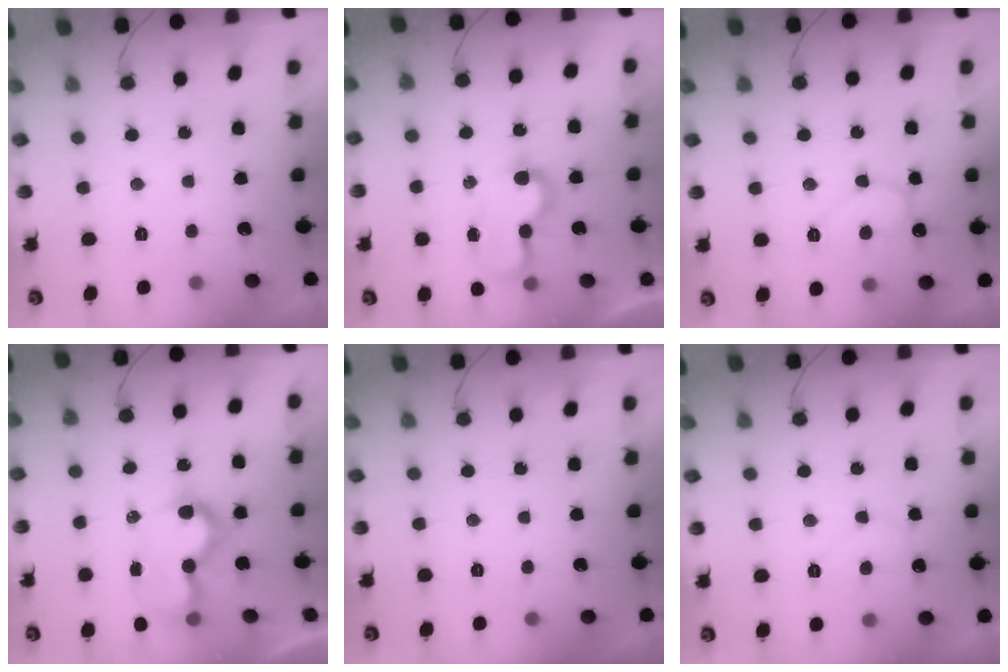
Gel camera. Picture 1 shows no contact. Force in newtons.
{"total": 7.9, "press": 7.9, "slide": 0.3}
{"total": 10.2, "press": 10.1, "slide": 0.9}
{"total": 10.4, "press": 10.4, "slide": 0.5}
{"total": 0.0}
{"total": 5.9, "press": 5.9, "slide": 0.6}